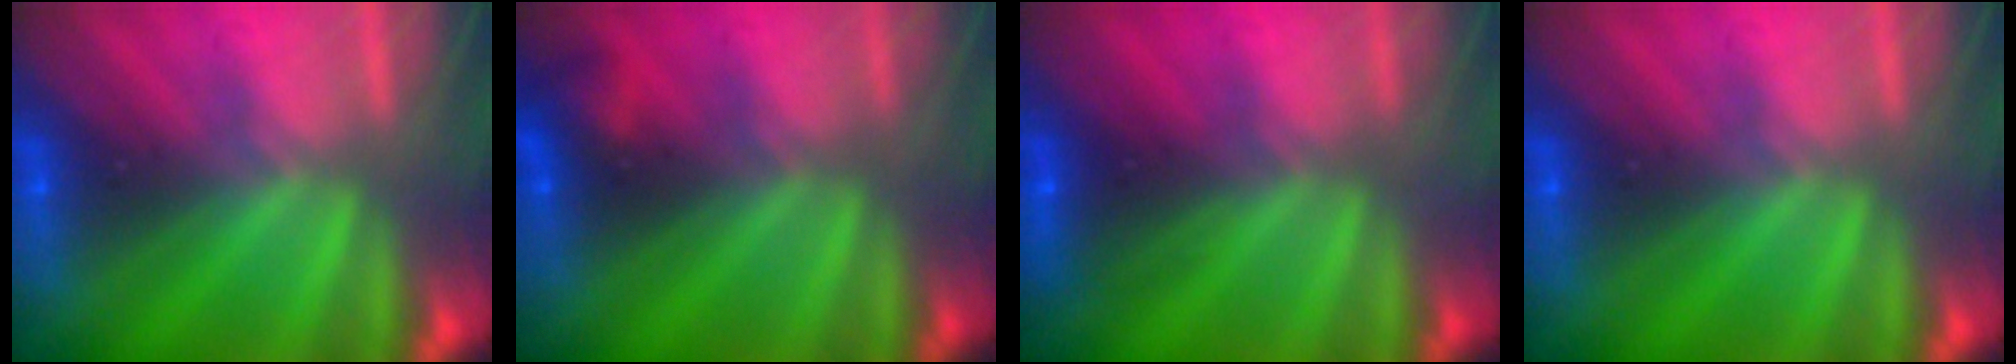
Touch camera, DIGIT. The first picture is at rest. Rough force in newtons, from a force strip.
{"total": 2.2}
{"total": 2.5}
{"total": 0.0}